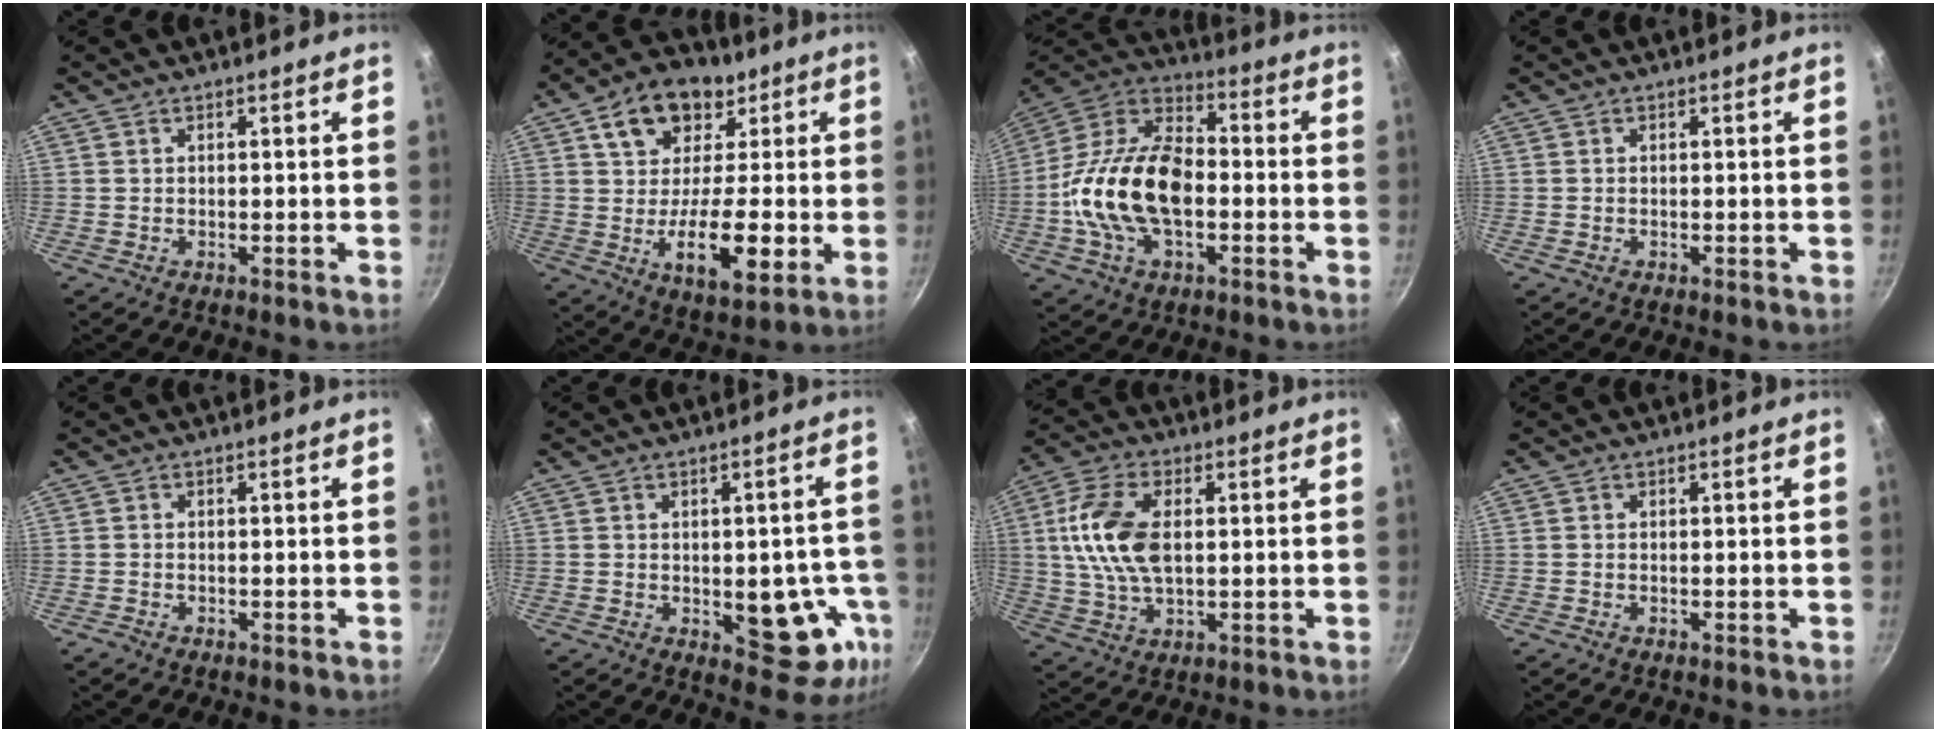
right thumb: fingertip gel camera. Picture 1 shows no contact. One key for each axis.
{"total": 18.6, "fx": 2.5, "fy": 13.1, "fz": 13.0, "tx": -0.172, "ty": 0.000, "tz": 0.036}
{"total": 20.6, "fx": -2.9, "fy": 12.2, "fz": 16.4, "tx": -0.288, "ty": 0.040, "tz": -0.067}
{"total": 0.0}
{"total": 0.7, "fx": -0.5, "fy": 0.3, "fz": 0.2, "tx": -0.010, "ty": 0.004, "tz": -0.011}
{"total": 12.0, "fx": -2.4, "fy": 6.4, "fz": 9.8, "tx": -0.060, "ty": 0.001, "tz": -0.023}
{"total": 13.0, "fx": 1.7, "fy": 7.3, "fz": 10.6, "tx": -0.200, "ty": 0.008, "tz": 0.027}
{"total": 0.0}